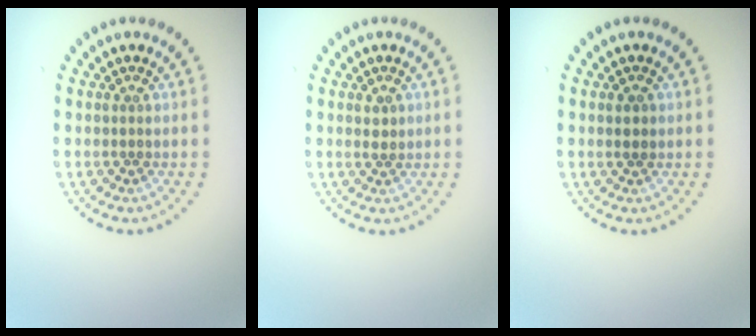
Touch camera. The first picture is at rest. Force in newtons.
{"total": 1.0, "press": 1.0, "slide": 0.2}
{"total": 1.1, "press": 1.1, "slide": 0.2}